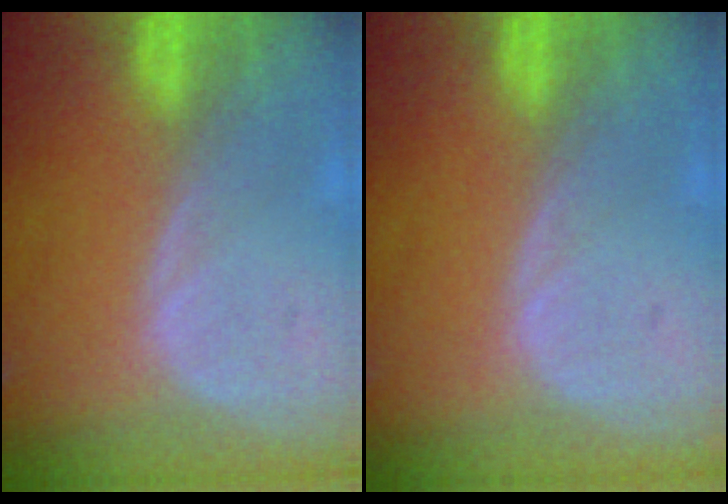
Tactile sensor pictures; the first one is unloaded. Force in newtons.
{"total": 0.0}